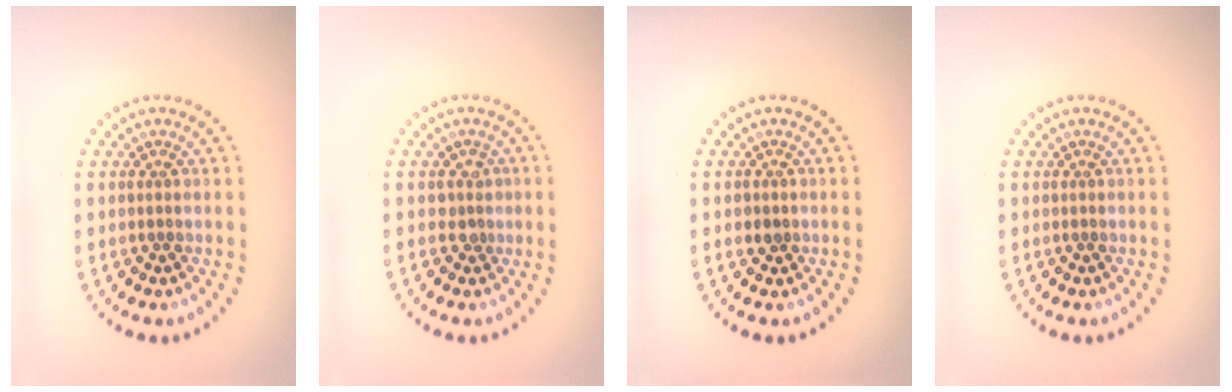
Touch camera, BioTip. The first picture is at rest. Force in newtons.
{"total": 1.3, "press": 1.0, "slide": 0.9}
{"total": 1.3, "press": 1.2, "slide": 0.4}
{"total": 0.0}